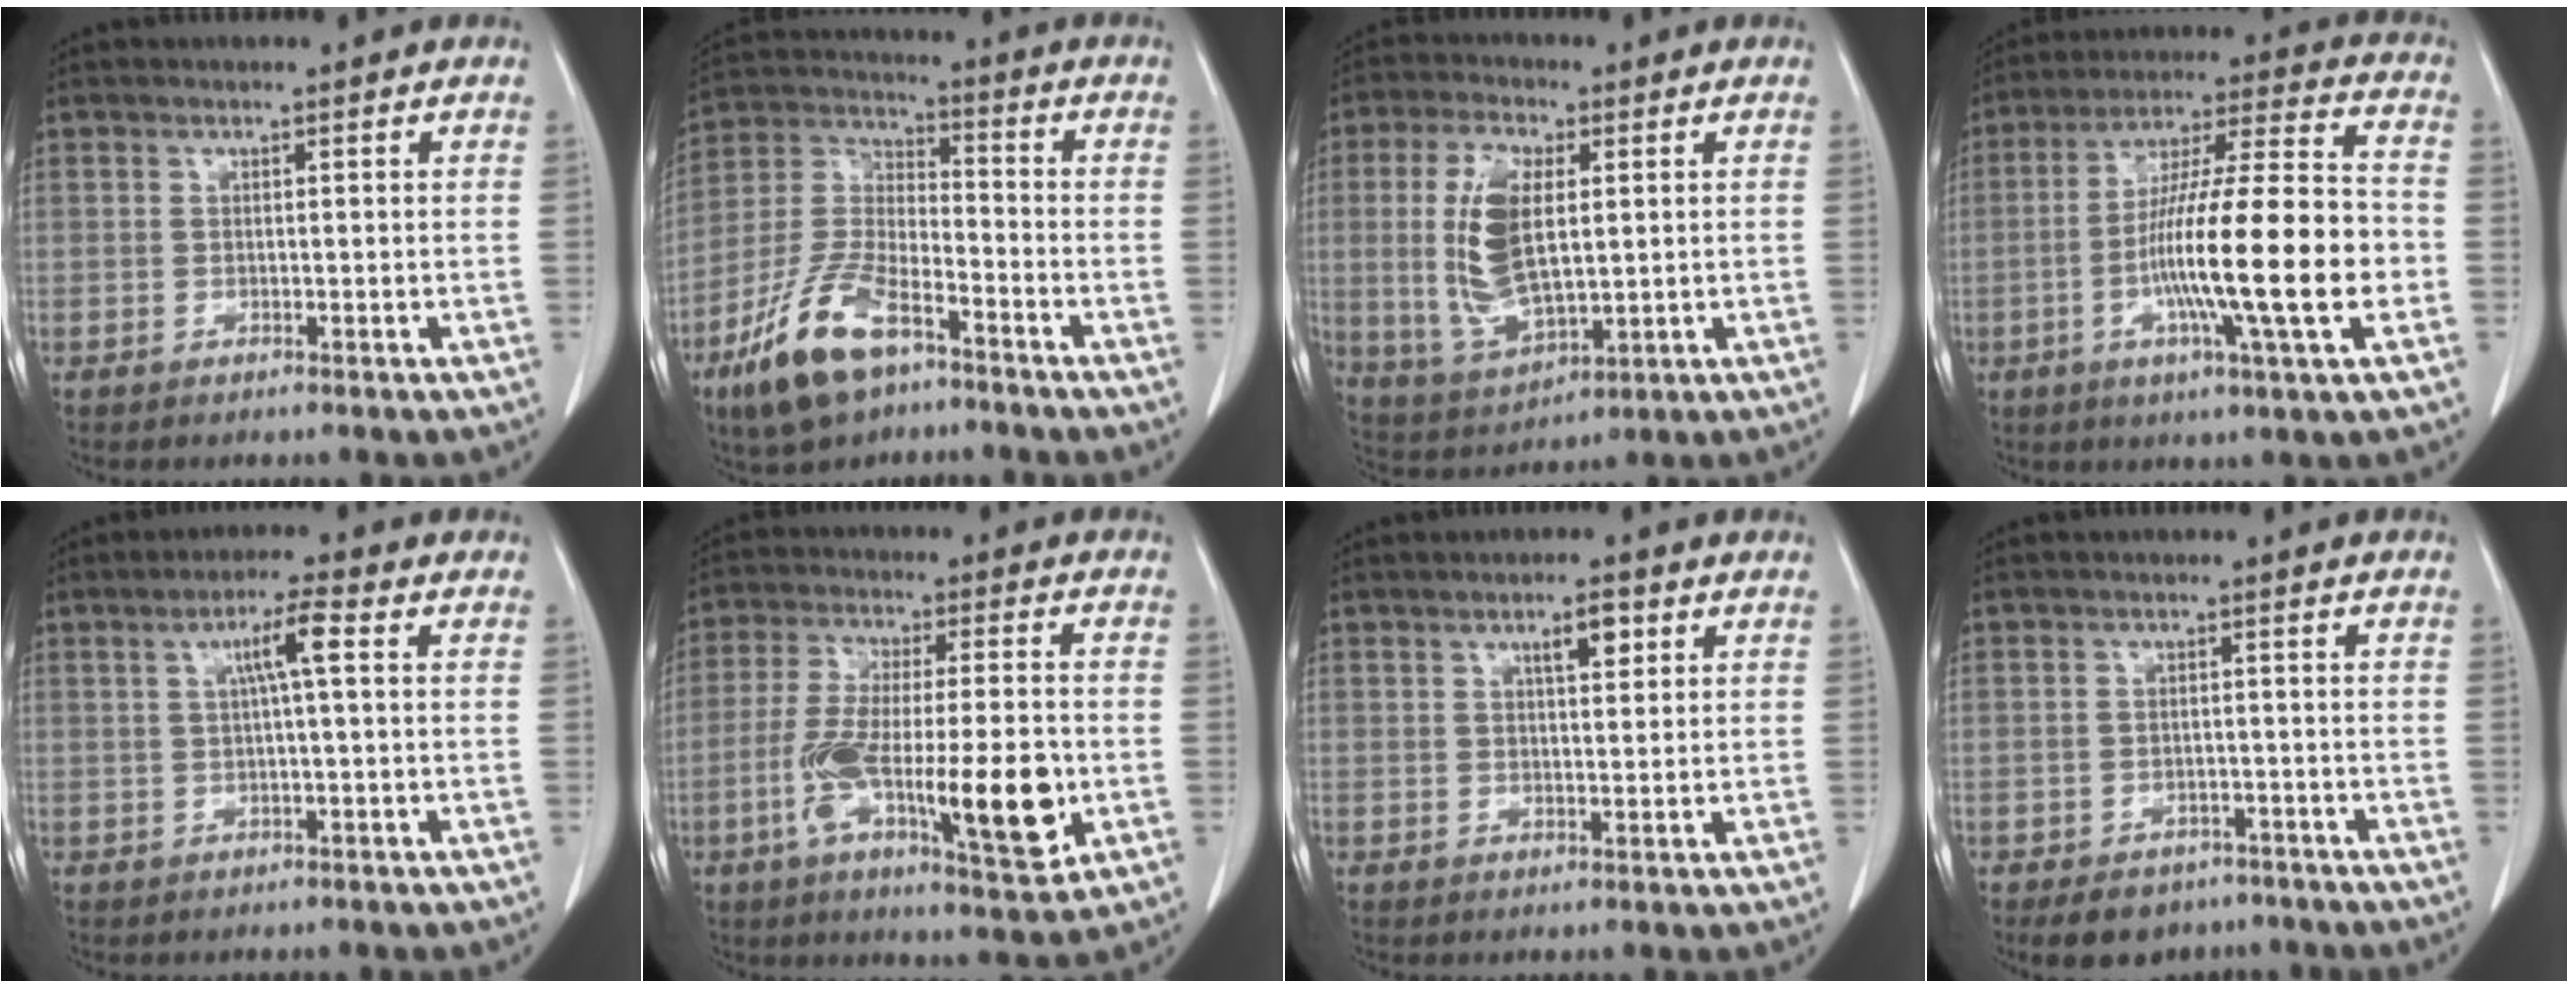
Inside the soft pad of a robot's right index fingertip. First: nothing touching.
{"total": 14.3, "force": [-8.6, 5.5, 10.0], "torque": [-0.220, -0.008, -0.163]}
{"total": 12.8, "force": [1.1, 5.2, 11.6], "torque": [-0.254, 0.000, 0.030]}
{"total": 20.2, "force": [-4.4, 1.0, 19.7], "torque": [-0.331, -0.002, -0.075]}
{"total": 4.9, "force": [1.1, 0.5, 4.8], "torque": [-0.088, 0.013, 0.021]}
{"total": 17.9, "force": [-4.6, 3.7, 16.9], "torque": [-0.286, -0.003, -0.067]}
{"total": 4.0, "force": [1.8, 1.3, 3.3], "torque": [-0.056, 0.003, 0.031]}
{"total": 7.9, "force": [-5.7, 5.0, 2.2], "torque": [-0.028, 0.012, -0.077]}